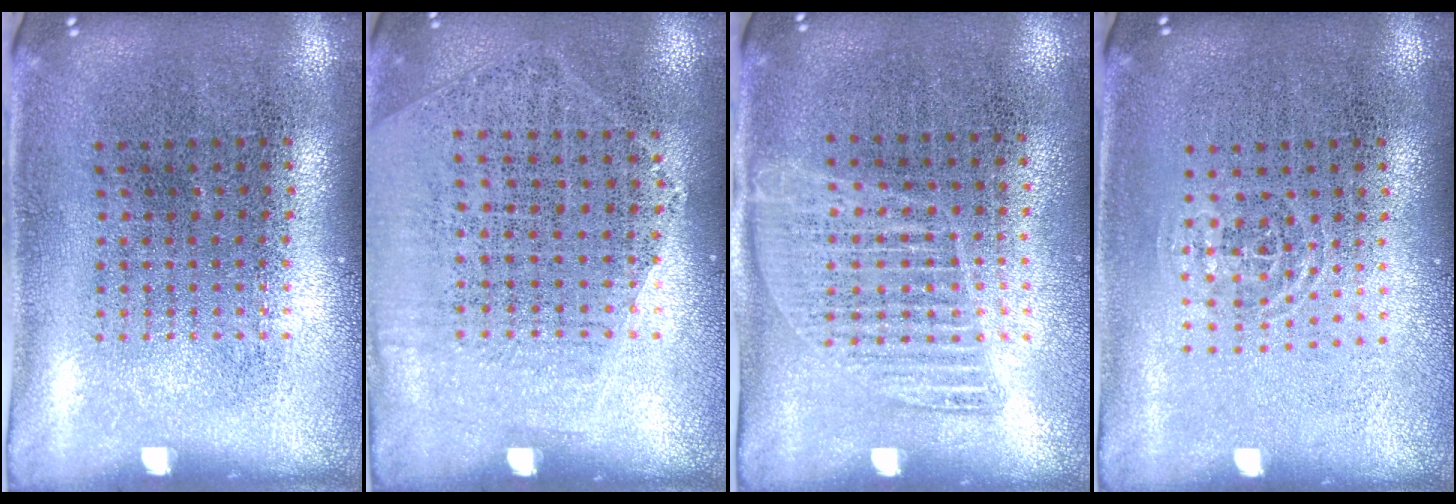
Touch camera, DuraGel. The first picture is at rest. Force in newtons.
{"total": 1.2, "press": 1.0, "slide": 0.7}
{"total": 1.1, "press": 1.0, "slide": 0.5}
{"total": 0.8, "press": 0.5, "slide": 0.6}